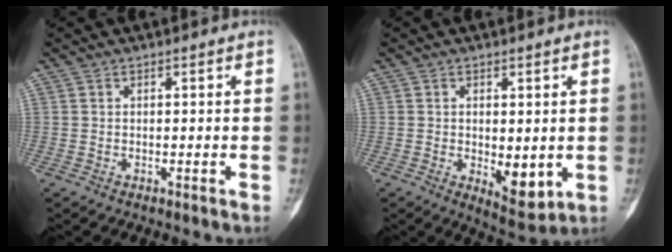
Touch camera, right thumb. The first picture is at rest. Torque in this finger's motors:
{"motor_torque": [-0.23, 0.56, 0.36, 0.37, -0.05]}